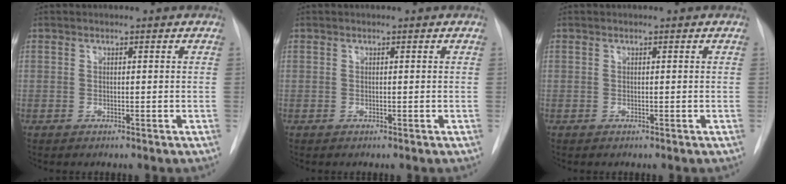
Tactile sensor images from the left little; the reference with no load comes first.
{"total": 0.0}
{"total": 0.0}